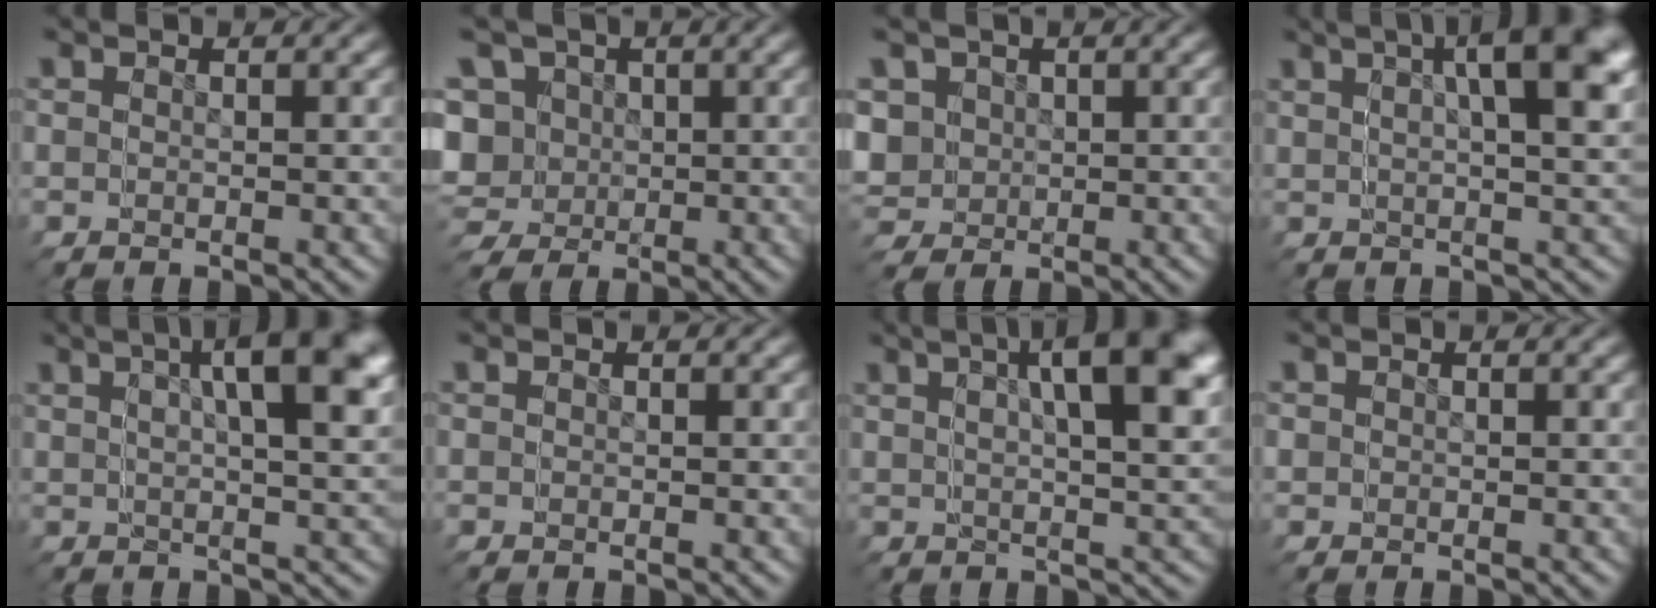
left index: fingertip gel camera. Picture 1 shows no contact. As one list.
[{"total": 11.1, "force": [0.2, 10.7, 3.1], "torque": [-0.106, -0.051, 0.013]}, {"total": 8.0, "force": [0.8, 7.9, 1.4], "torque": [-0.075, -0.038, 0.022]}, {"total": 4.4, "force": [1.4, 0.6, 4.1], "torque": [-0.044, 0.028, 0.016]}, {"total": 4.4, "force": [1.7, 0.6, 4.1], "torque": [-0.042, 0.027, 0.019]}, {"total": 0.0}, {"total": 4.9, "force": [2.1, 0.7, 4.4], "torque": [-0.046, 0.028, 0.025]}, {"total": 1.0, "force": [0.0, 1.0, -0.1], "torque": [0.002, -0.008, 0.002]}]